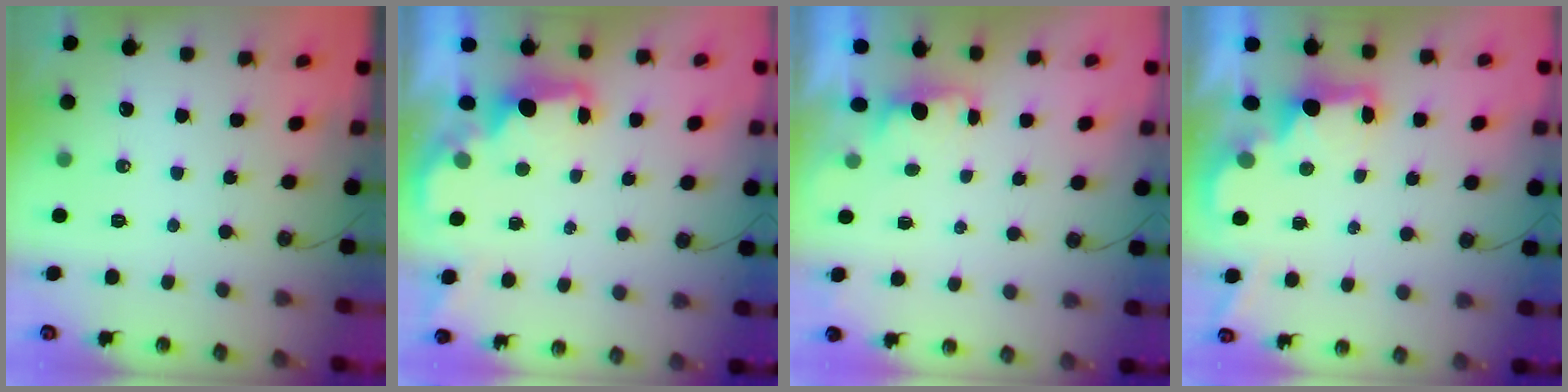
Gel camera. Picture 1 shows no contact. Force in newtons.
{"total": 2.0, "press": 1.8, "slide": 0.8}
{"total": 0.6, "press": 0.1, "slide": 0.6}
{"total": 2.2, "press": 2.1, "slide": 0.8}